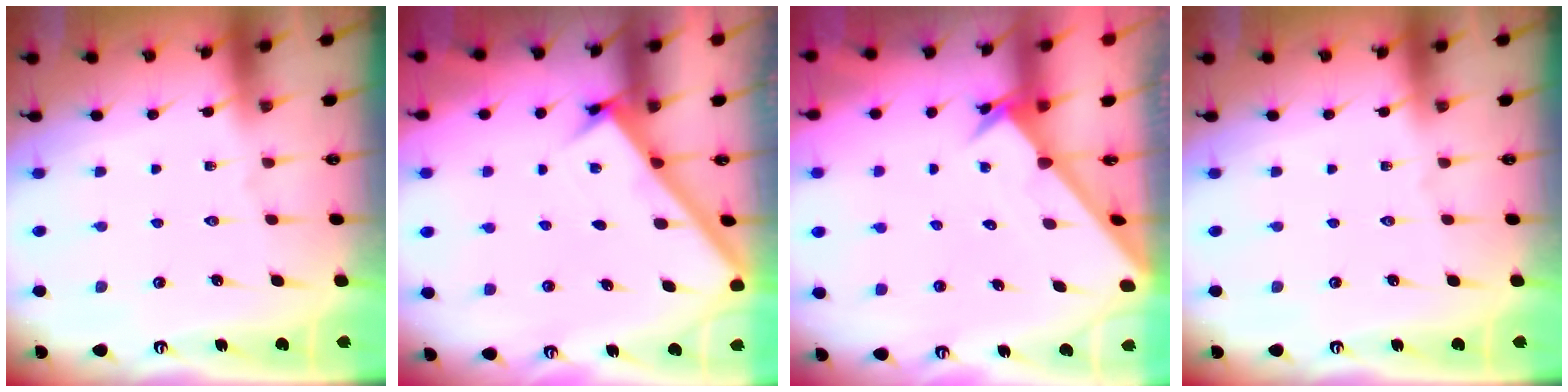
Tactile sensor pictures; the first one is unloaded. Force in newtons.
{"total": 2.6, "press": 2.6, "slide": 0.1}
{"total": 2.5, "press": 2.5, "slide": 0.2}
{"total": 0.0}